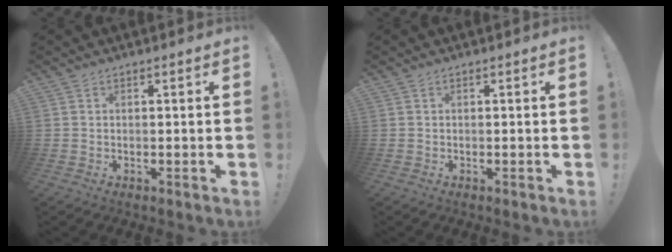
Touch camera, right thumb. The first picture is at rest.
{"total": 0.0}